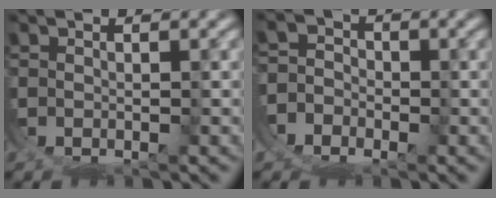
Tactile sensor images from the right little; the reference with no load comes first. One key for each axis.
{"total": 5.3, "fx": -2.1, "fy": 4.9, "fz": 0.0, "tx": -0.027, "ty": -0.023, "tz": -0.041}